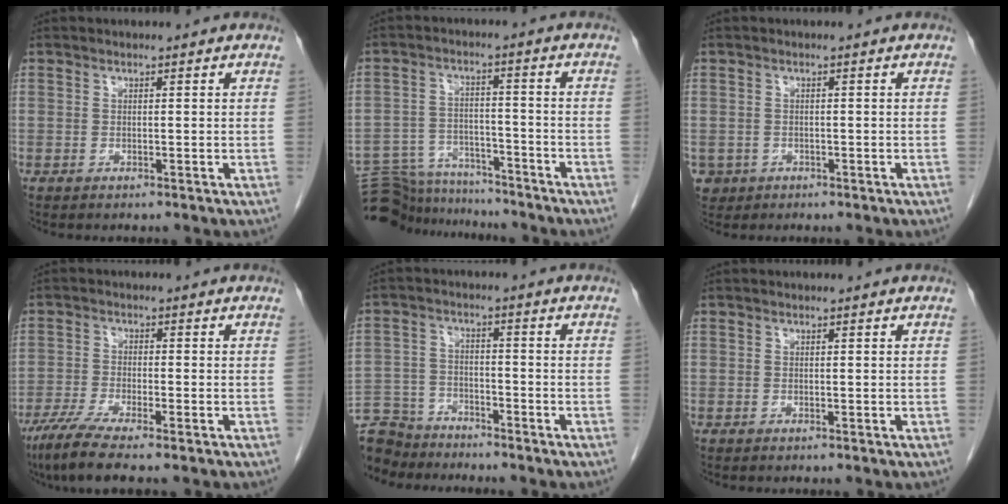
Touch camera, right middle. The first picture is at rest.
{"total": 14.0, "force": [-13.3, 3.6, 2.5], "torque": [-0.050, 0.016, -0.202]}
{"total": 2.9, "force": [-1.4, 2.5, 0.3], "torque": [-0.004, 0.004, -0.021]}
{"total": 6.8, "force": [-5.0, 0.4, 4.6], "torque": [-0.088, -0.014, -0.086]}
{"total": 11.8, "force": [-10.8, 4.4, 1.7], "torque": [-0.052, 0.009, -0.192]}
{"total": 0.0}